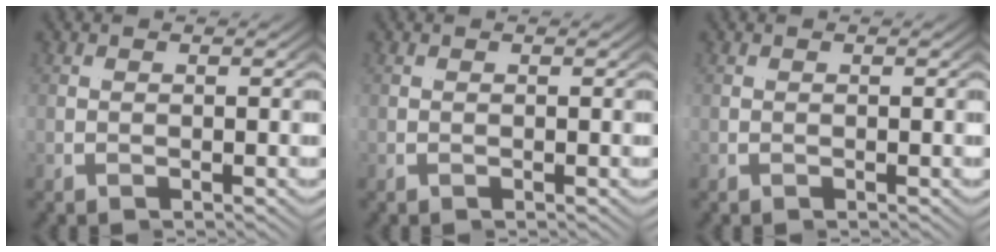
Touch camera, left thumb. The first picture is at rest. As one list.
[{"total": 0.0}, {"total": 0.0}]